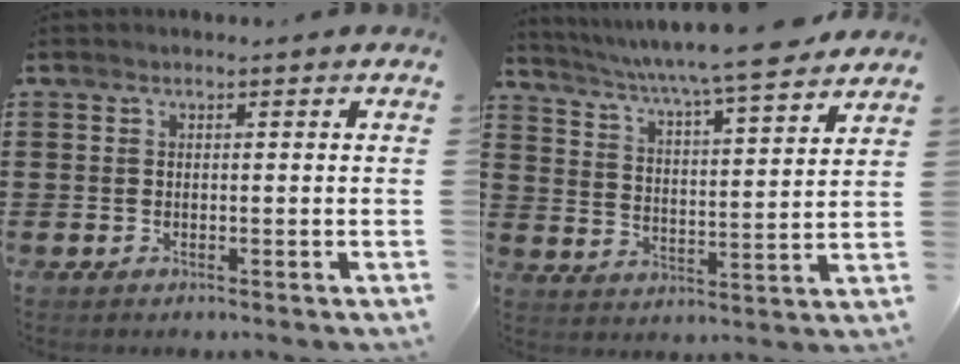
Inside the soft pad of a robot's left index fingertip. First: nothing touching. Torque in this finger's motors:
{"motor_torque": [1.08, -1.06, 0.99, 0.21]}